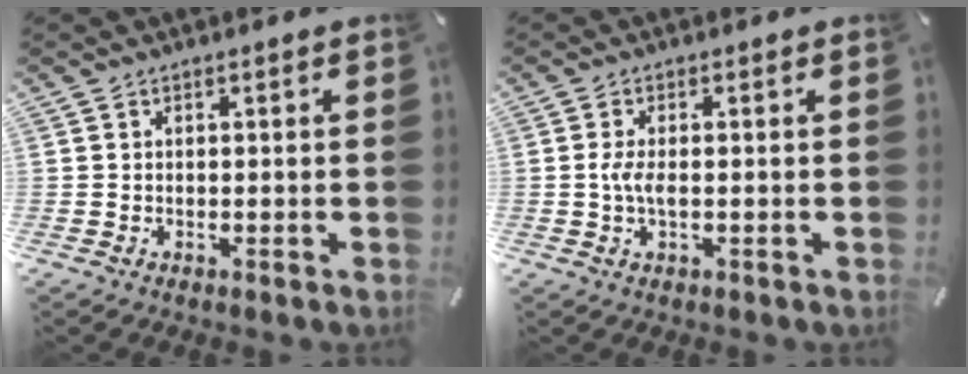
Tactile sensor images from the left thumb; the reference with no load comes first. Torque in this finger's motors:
{"motor_torque": [0.93, 0.91, 0.45, -0.33, 0.22]}